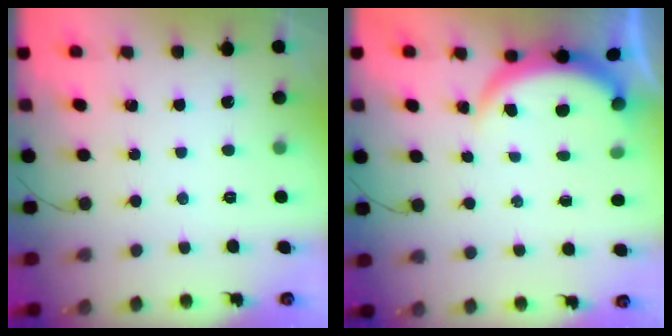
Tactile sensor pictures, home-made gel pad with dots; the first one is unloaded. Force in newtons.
{"total": 4.0, "press": 4.0, "slide": 0.2}